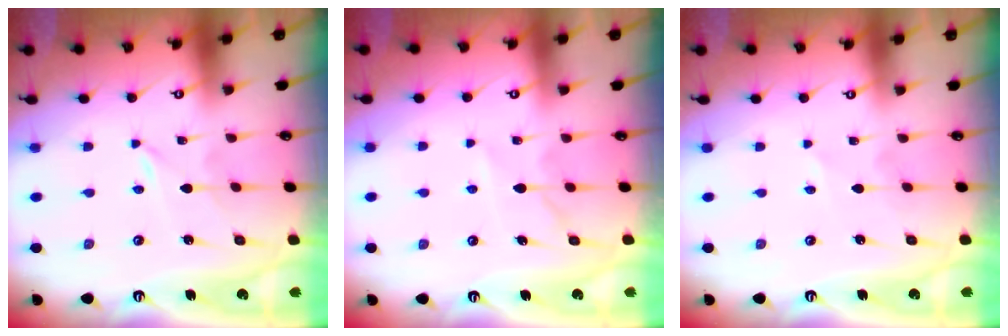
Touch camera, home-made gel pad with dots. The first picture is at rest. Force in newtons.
{"total": 6.9, "press": 6.8, "slide": 0.7}
{"total": 0.9, "press": 0.9, "slide": 0.2}